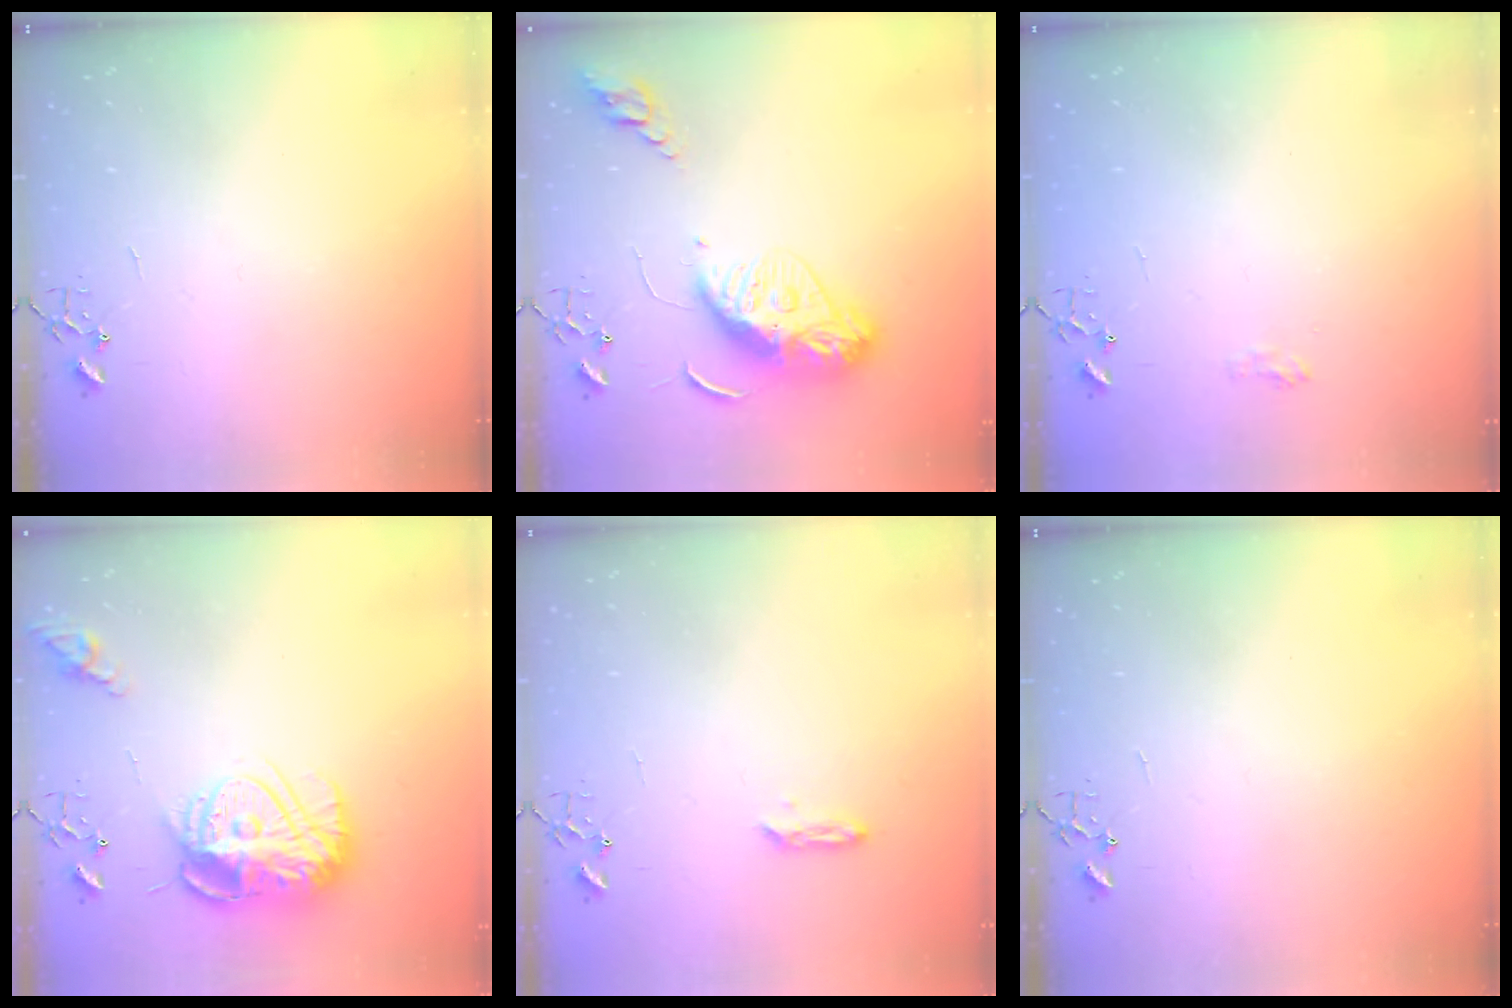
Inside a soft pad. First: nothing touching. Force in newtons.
{"total": 12.9, "press": 12.9, "slide": 1.2}
{"total": 6.3, "press": 6.3, "slide": 0.8}
{"total": 17.2, "press": 17.2, "slide": 1.4}
{"total": 4.1, "press": 4.0, "slide": 0.6}
{"total": 0.0}